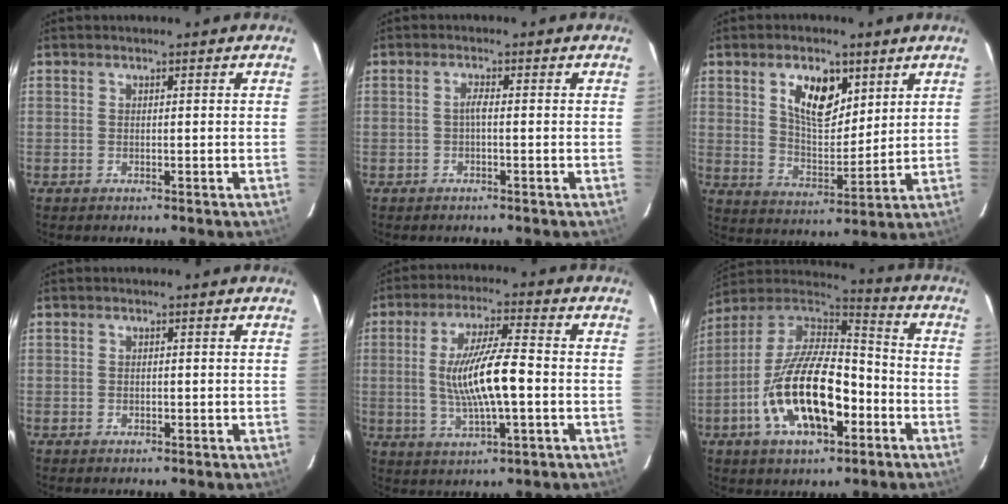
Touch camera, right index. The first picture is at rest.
{"total": 1.2, "force": [-0.4, 0.1, 1.1], "torque": [-0.022, 0.005, -0.008]}
{"total": 10.5, "force": [4.9, 5.4, 7.5], "torque": [-0.128, 0.005, 0.092]}
{"total": 0.7, "force": [-0.1, 0.6, 0.2], "torque": [-0.001, -0.001, -0.002]}
{"total": 11.9, "force": [-1.1, 2.2, 11.7], "torque": [-0.220, -0.003, -0.015]}
{"total": 20.9, "force": [-7.2, 9.5, 17.1], "torque": [-0.332, -0.006, -0.127]}